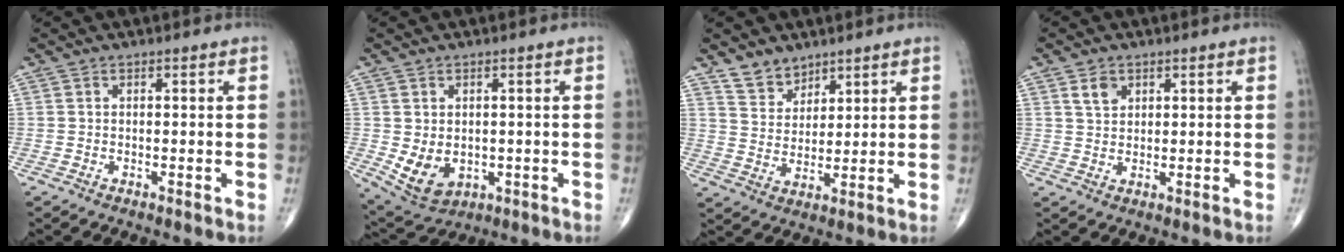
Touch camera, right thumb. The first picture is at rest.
{"total": 7.3, "force": [-0.7, 5.2, 5.1], "torque": [-0.074, -0.009, 0.011]}
{"total": 5.7, "force": [4.5, 3.3, 1.3], "torque": [0.002, -0.036, 0.090]}
{"total": 3.1, "force": [1.7, 2.1, 1.5], "torque": [-0.016, -0.010, 0.034]}